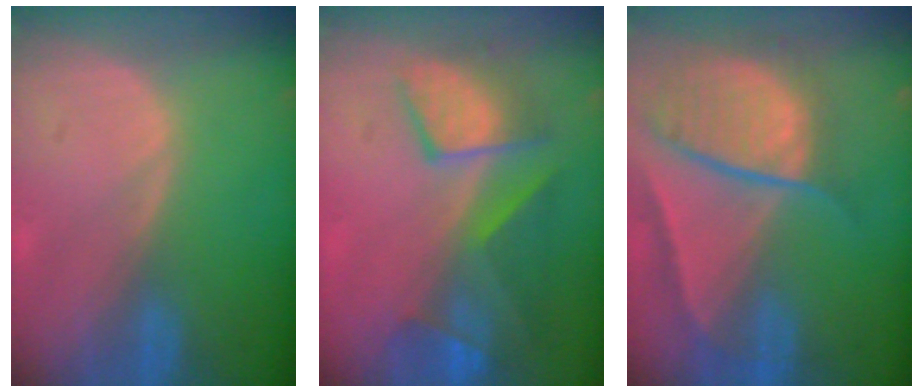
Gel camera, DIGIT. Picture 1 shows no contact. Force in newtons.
{"total": 9.4, "press": 8.4, "slide": 4.2}
{"total": 10.4, "press": 8.8, "slide": 5.5}